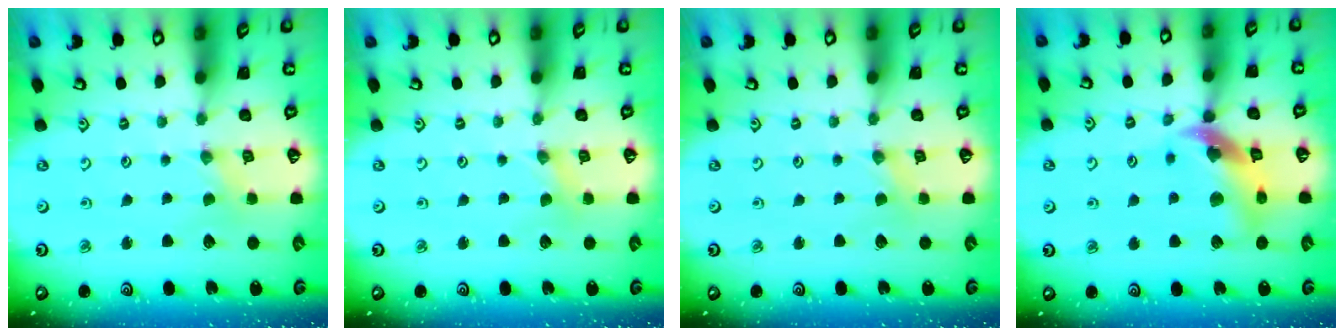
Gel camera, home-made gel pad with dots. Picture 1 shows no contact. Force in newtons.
{"total": 0.0}
{"total": 0.0}
{"total": 13.1, "press": 13.0, "slide": 1.8}